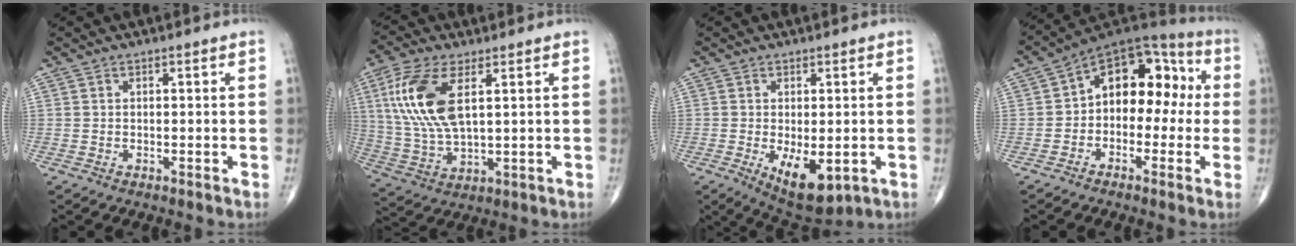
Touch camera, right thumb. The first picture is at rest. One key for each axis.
{"total": 14.2, "fx": 4.1, "fy": 6.1, "fz": 12.1, "tx": -0.273, "ty": -0.007, "tz": 0.088}
{"total": 9.0, "fx": -2.4, "fy": 4.2, "fz": 7.6, "tx": -0.107, "ty": -0.014, "tz": -0.020}
{"total": 14.4, "fx": 0.2, "fy": 9.5, "fz": 10.8, "tx": -0.106, "ty": 0.052, "tz": -0.017}